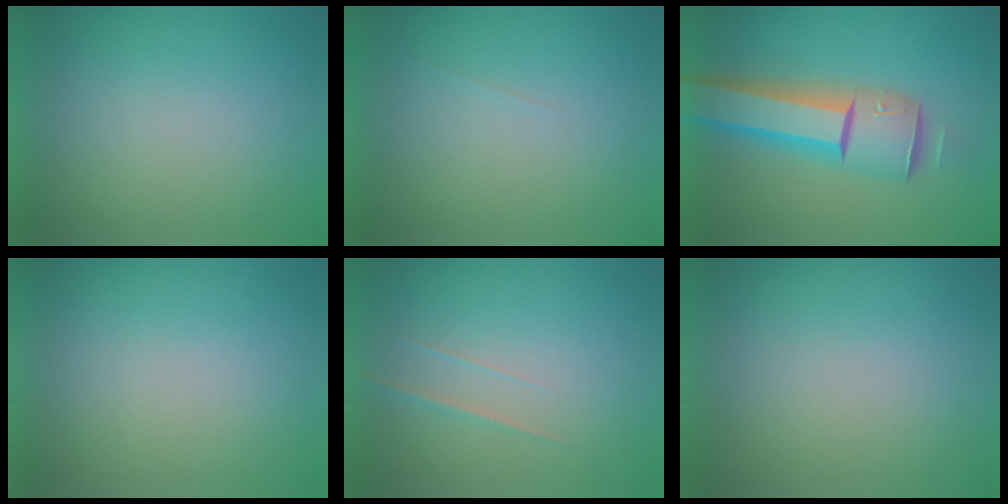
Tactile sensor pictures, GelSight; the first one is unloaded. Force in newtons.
{"total": 1.5}
{"total": 7.5}
{"total": 1.0}
{"total": 1.9}
{"total": 0.0}